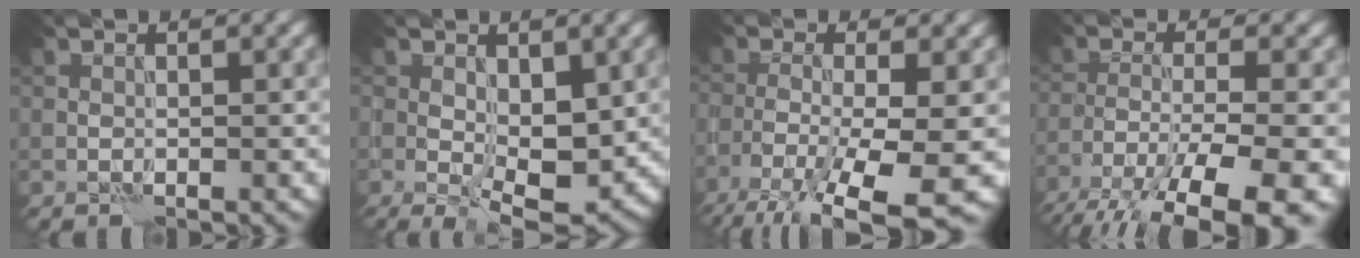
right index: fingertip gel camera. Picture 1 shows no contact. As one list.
[{"total": 5.2, "force": [-0.3, 2.5, 4.5], "torque": [-0.084, -0.006, -0.001]}, {"total": 10.8, "force": [-6.5, 2.7, 8.1], "torque": [-0.154, -0.020, -0.112]}, {"total": 11.6, "force": [-8.0, 3.2, 7.8], "torque": [-0.144, -0.026, -0.129]}]